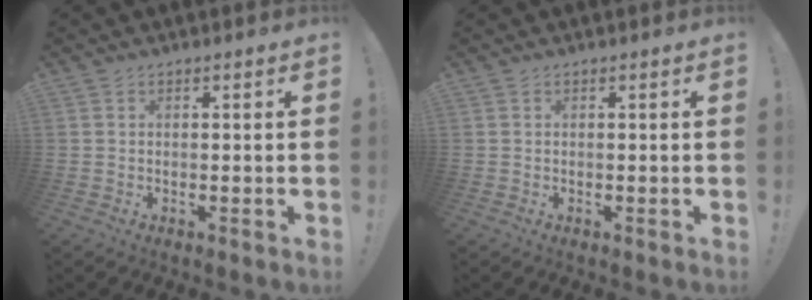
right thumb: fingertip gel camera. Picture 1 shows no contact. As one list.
[{"total": 0.0}]